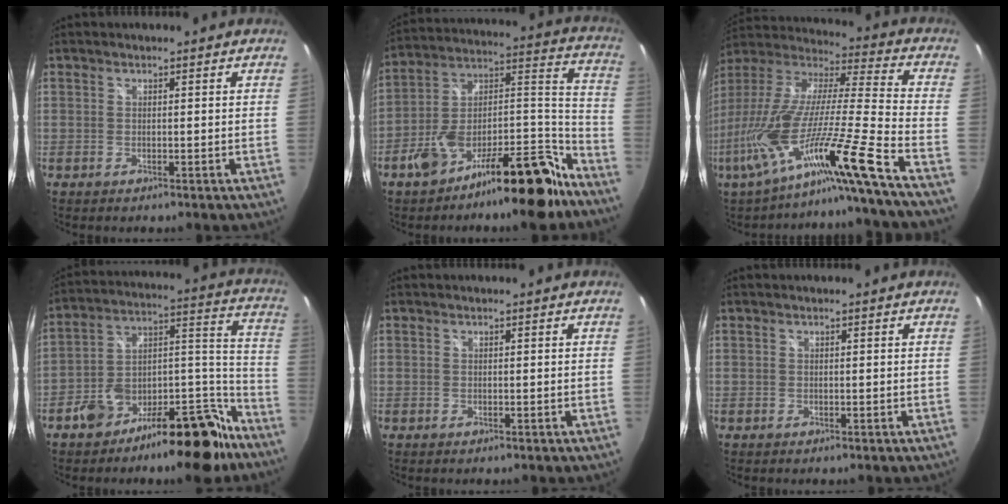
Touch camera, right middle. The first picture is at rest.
{"total": 20.0, "force": [-14.0, 5.5, 13.2], "torque": [-0.186, 0.042, -0.222]}
{"total": 20.5, "force": [-12.8, -2.7, 15.8], "torque": [-0.252, -0.065, -0.231]}
{"total": 17.4, "force": [-11.1, 7.3, 11.2], "torque": [-0.146, 0.059, -0.156]}
{"total": 0.0}
{"total": 0.0}